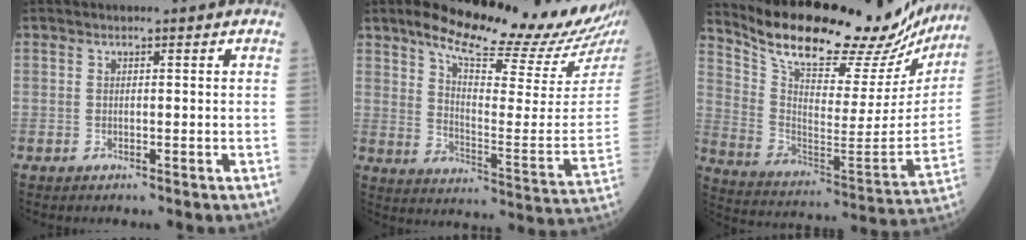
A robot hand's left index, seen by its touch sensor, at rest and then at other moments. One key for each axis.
{"total": 22.3, "fx": 18.7, "fy": 1.6, "fz": 12.1, "tx": -0.178, "ty": -0.058, "tz": 0.256}
{"total": 27.9, "fx": 24.5, "fy": 7.8, "fz": 10.8, "tx": -0.175, "ty": -0.048, "tz": 0.341}